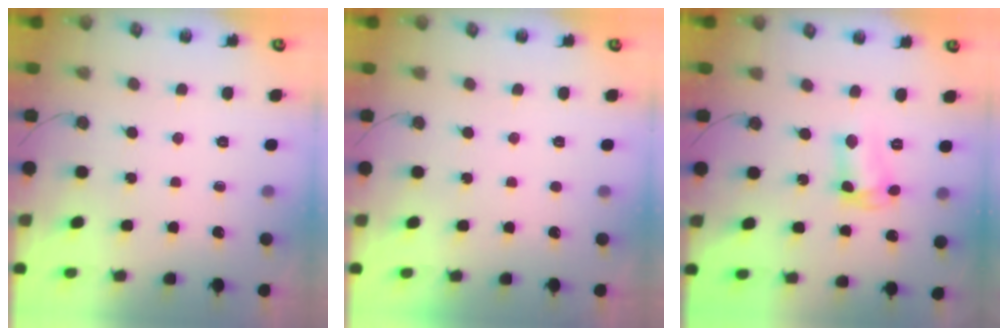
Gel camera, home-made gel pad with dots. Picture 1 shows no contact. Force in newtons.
{"total": 0.0}
{"total": 6.4, "press": 6.4, "slide": 0.3}